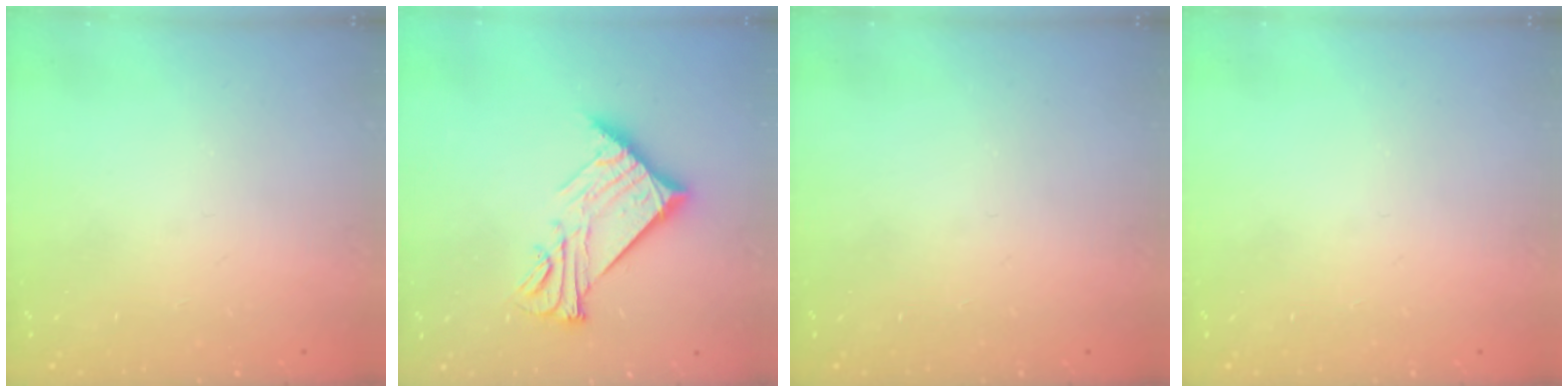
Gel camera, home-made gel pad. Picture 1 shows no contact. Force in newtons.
{"total": 14.7, "press": 14.7, "slide": 0.4}
{"total": 0.0}
{"total": 0.0}